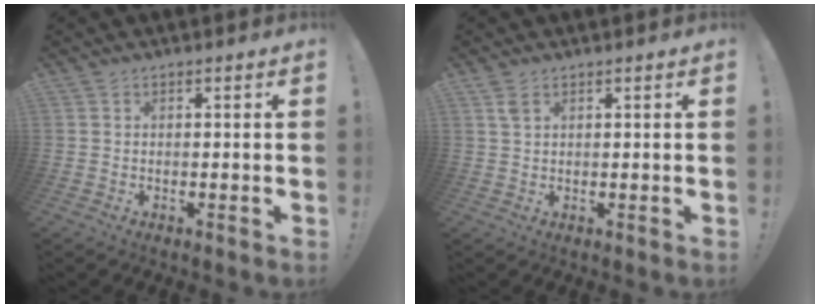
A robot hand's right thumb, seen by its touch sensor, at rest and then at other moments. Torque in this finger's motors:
{"motor_torque": [-0.10, 0.04, 0.12, 0.21, 0.00]}